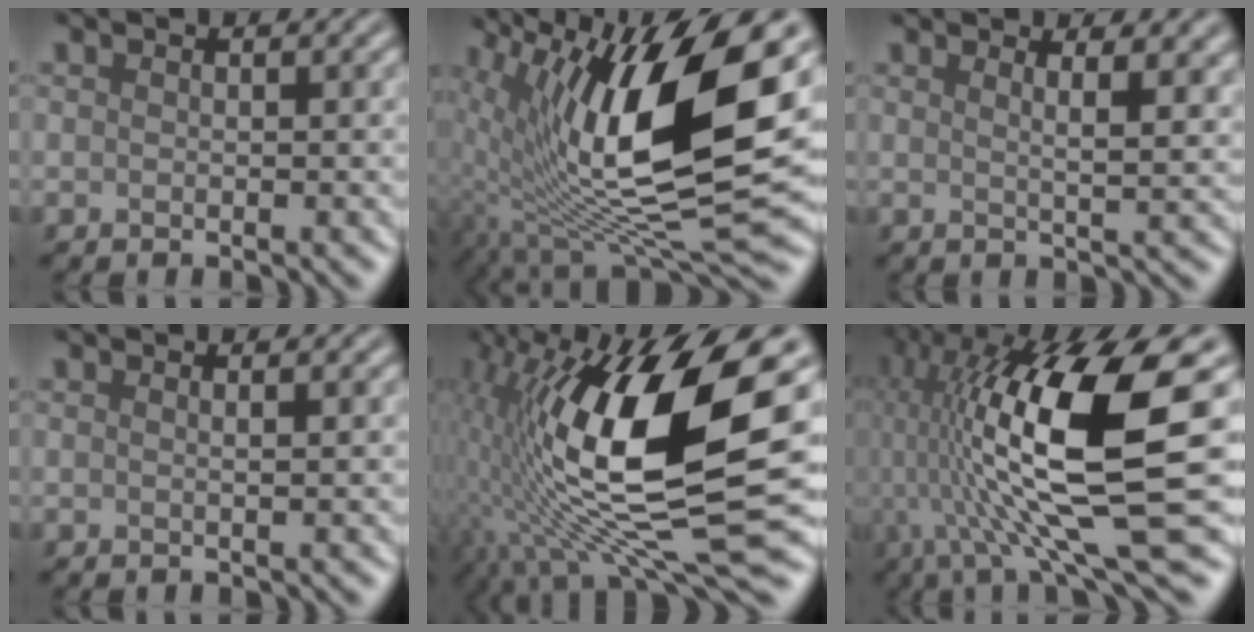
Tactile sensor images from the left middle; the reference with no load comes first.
{"total": 16.4, "force": [2.5, 6.0, 15.0], "torque": [-0.279, -0.009, 0.048]}
{"total": 5.0, "force": [2.4, 1.6, 4.0], "torque": [-0.042, 0.020, 0.016]}
{"total": 1.4, "force": [0.5, 0.7, 1.2], "torque": [-0.007, 0.006, -0.011]}
{"total": 16.7, "force": [0.6, 6.0, 15.5], "torque": [-0.287, 0.007, 0.008]}
{"total": 16.1, "force": [1.5, 4.5, 15.4], "torque": [-0.299, 0.006, 0.034]}